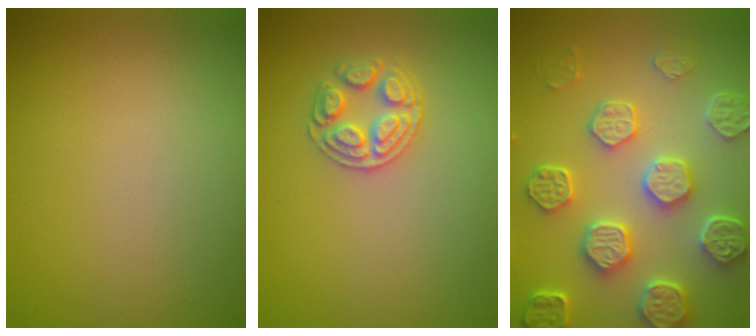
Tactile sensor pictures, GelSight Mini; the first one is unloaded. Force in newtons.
{"total": 2.7, "press": 2.7, "slide": 0.3}
{"total": 7.3, "press": 6.0, "slide": 4.0}